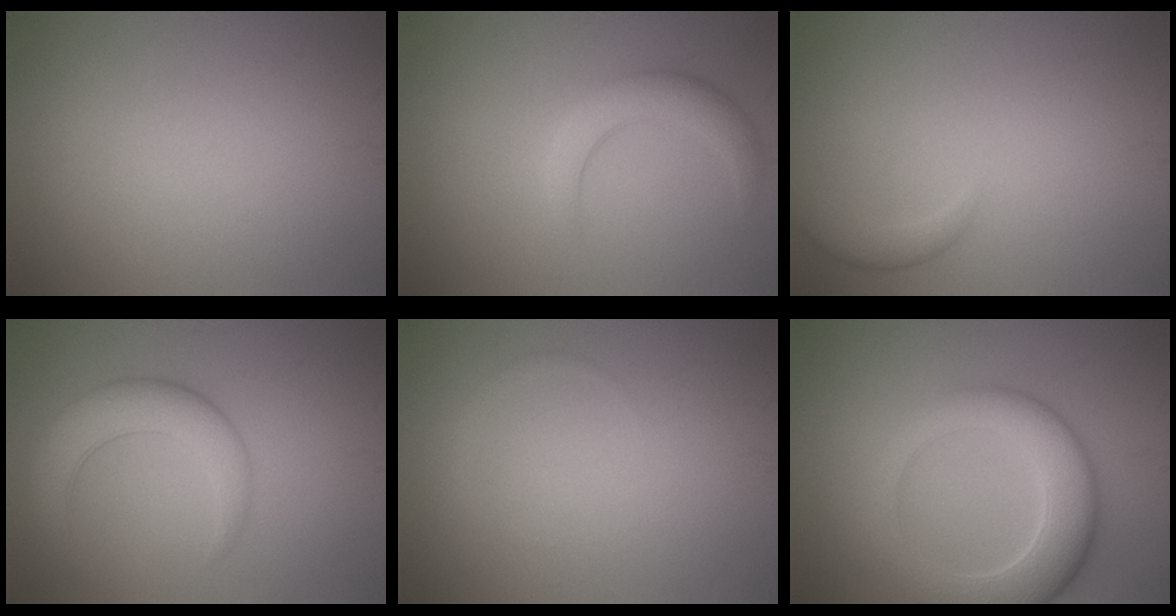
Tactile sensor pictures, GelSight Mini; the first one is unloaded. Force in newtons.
{"total": 2.9, "press": 2.9, "slide": 0.2}
{"total": 2.0, "press": 2.0, "slide": 0.1}
{"total": 4.9, "press": 4.9, "slide": 0.3}
{"total": 0.7, "press": 0.7, "slide": 0.1}
{"total": 7.3, "press": 7.3, "slide": 0.7}